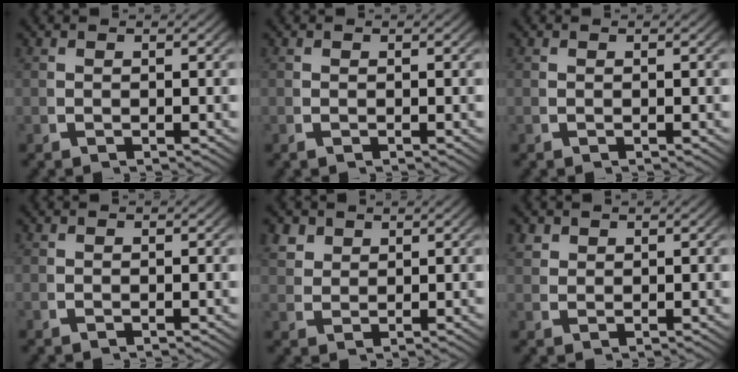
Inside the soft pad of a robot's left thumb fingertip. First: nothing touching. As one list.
[{"total": 0.0}, {"total": 0.0}, {"total": 0.0}, {"total": 2.8, "force": [2.1, 1.6, 1.1], "torque": [-0.023, -0.003, 0.050]}, {"total": 1.7, "force": [1.4, 0.9, 0.5], "torque": [-0.011, -0.001, 0.035]}]